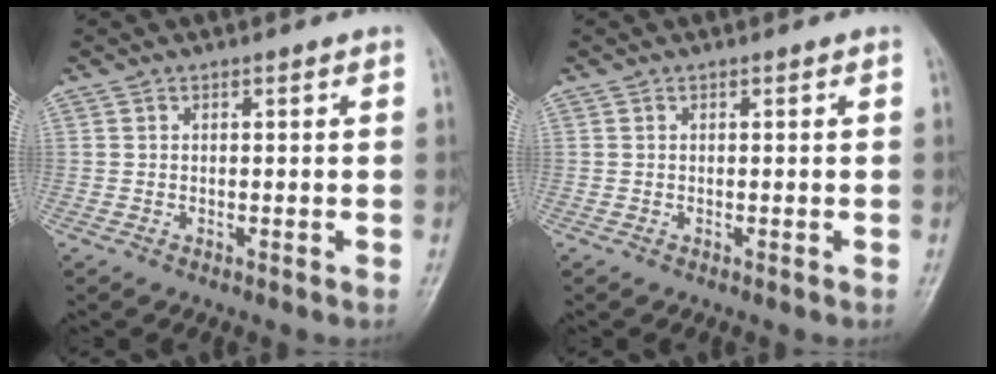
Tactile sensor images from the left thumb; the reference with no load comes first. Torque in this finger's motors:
{"motor_torque": [0.00, 0.01, -0.01, -0.05, 0.00]}